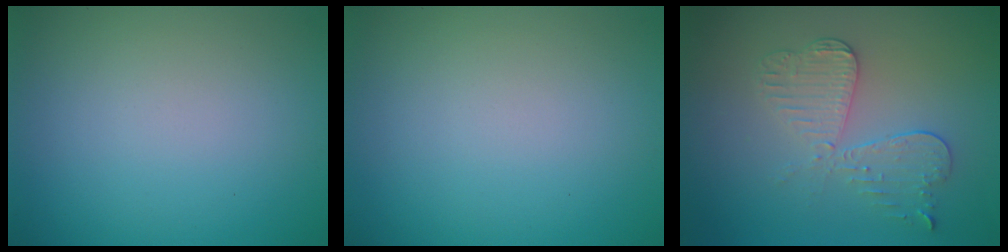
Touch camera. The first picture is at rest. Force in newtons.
{"total": 0.0}
{"total": 3.9, "press": 3.3, "slide": 2.0}